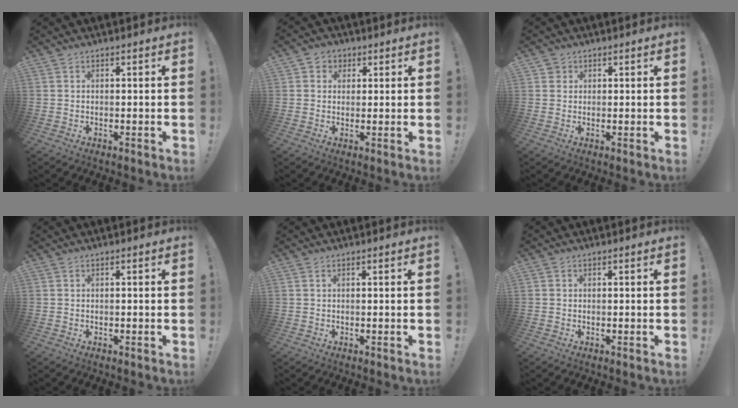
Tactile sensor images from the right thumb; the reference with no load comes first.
{"total": 3.3, "force": [0.4, 3.2, 0.6], "torque": [-0.004, 0.000, 0.006]}
{"total": 1.6, "force": [0.8, 1.4, 0.3], "torque": [-0.005, 0.000, 0.015]}
{"total": 0.0}
{"total": 0.0}
{"total": 0.6, "force": [0.1, 0.6, -0.1], "torque": [0.002, 0.002, 0.003]}